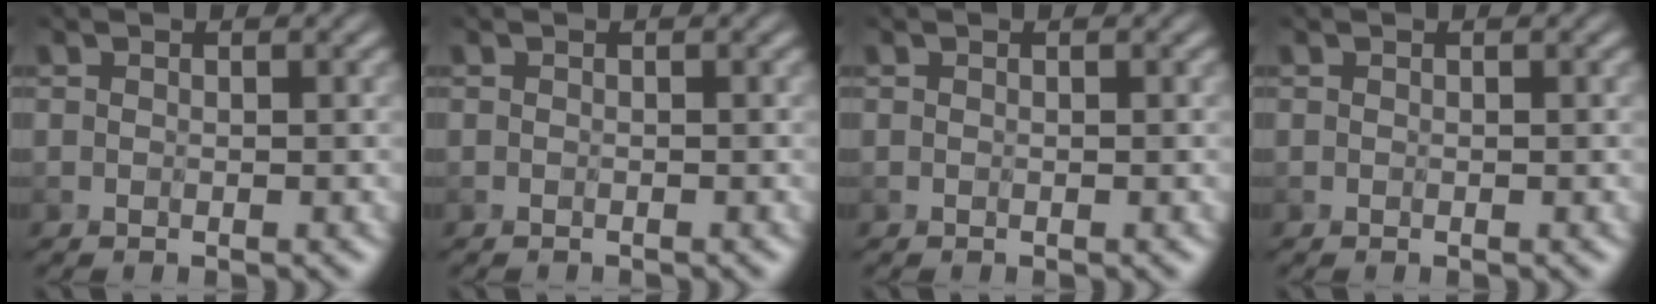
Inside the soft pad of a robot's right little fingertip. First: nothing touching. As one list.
[{"total": 0.6, "force": [-0.6, -0.2, -0.1], "torque": [0.003, -0.002, -0.010]}, {"total": 0.0}, {"total": 0.0}]